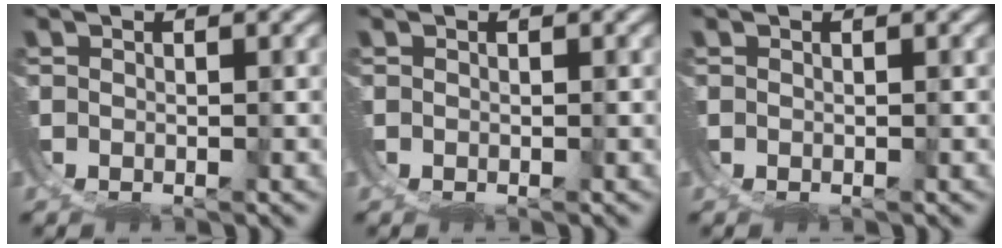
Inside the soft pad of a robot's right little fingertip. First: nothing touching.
{"total": 0.0}
{"total": 0.0}